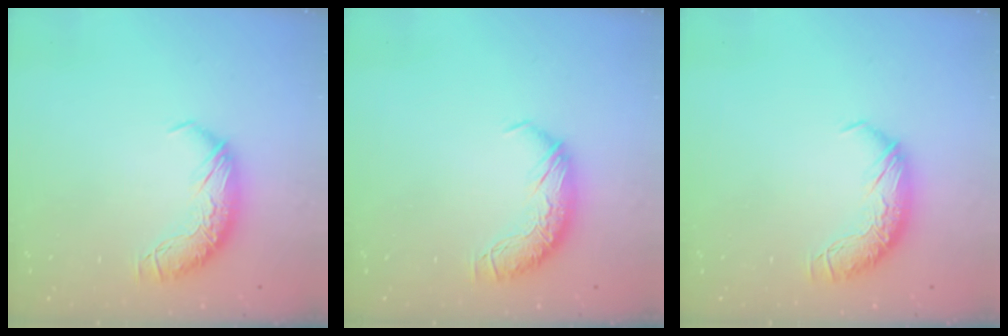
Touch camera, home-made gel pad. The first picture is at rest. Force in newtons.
{"total": 0.0}
{"total": 0.0}